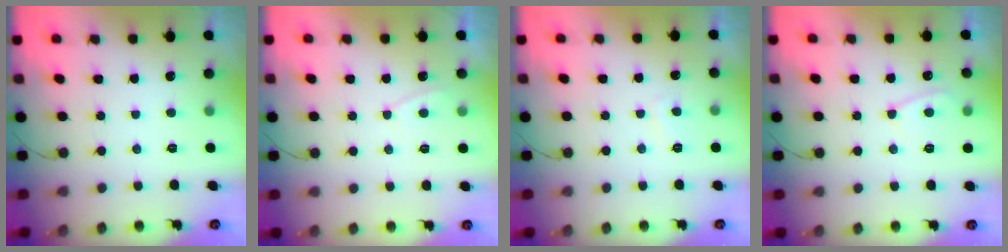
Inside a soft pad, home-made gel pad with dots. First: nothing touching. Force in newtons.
{"total": 2.0, "press": 2.0, "slide": 0.3}
{"total": 1.2, "press": 1.1, "slide": 0.5}
{"total": 4.2, "press": 4.1, "slide": 0.4}